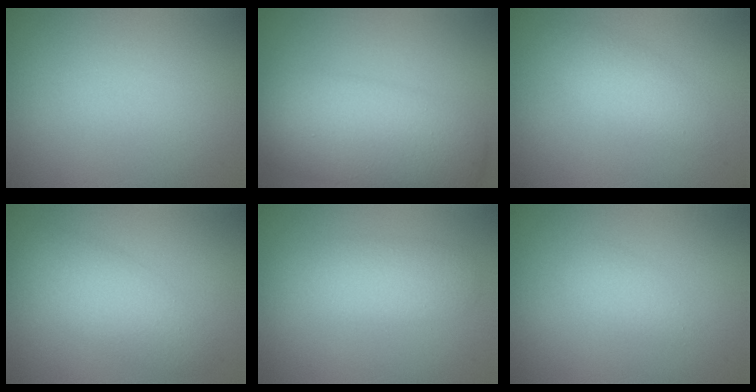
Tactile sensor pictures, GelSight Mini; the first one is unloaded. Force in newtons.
{"total": 8.2, "press": 8.2, "slide": 0.2}
{"total": 2.4, "press": 2.4, "slide": 0.1}
{"total": 4.0, "press": 4.0, "slide": 0.2}
{"total": 3.5, "press": 3.5, "slide": 0.3}
{"total": 1.3, "press": 1.3, "slide": 0.0}